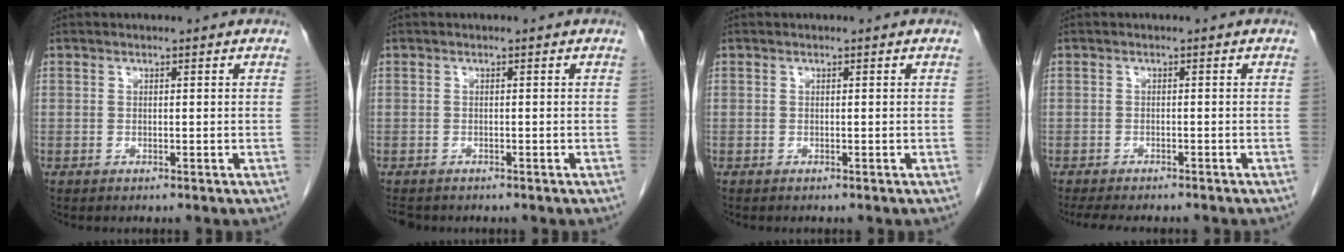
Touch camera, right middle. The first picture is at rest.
{"total": 2.5, "force": [-2.1, 1.2, 0.7], "torque": [-0.016, -0.004, -0.031]}
{"total": 0.0}
{"total": 7.9, "force": [-6.8, 2.1, 3.4], "torque": [-0.049, -0.009, -0.095]}